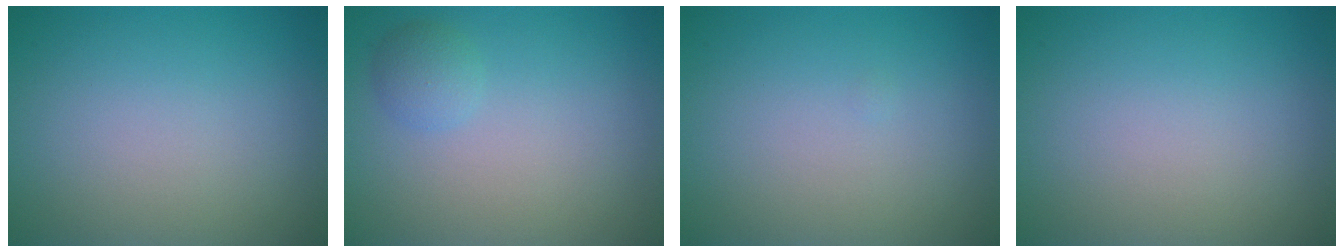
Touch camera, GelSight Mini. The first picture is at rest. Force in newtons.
{"total": 1.5, "press": 1.5, "slide": 0.1}
{"total": 0.0}
{"total": 0.0}